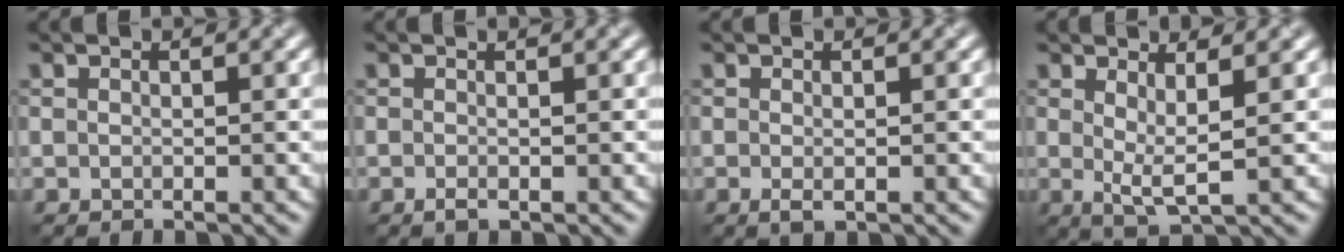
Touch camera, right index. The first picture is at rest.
{"total": 1.6, "force": [-0.4, 0.4, 1.5], "torque": [-0.022, -0.002, -0.008]}
{"total": 1.0, "force": [-0.3, 0.3, 0.9], "torque": [-0.018, -0.005, -0.004]}
{"total": 2.7, "force": [0.7, 0.6, 2.5], "torque": [-0.040, -0.014, 0.012]}